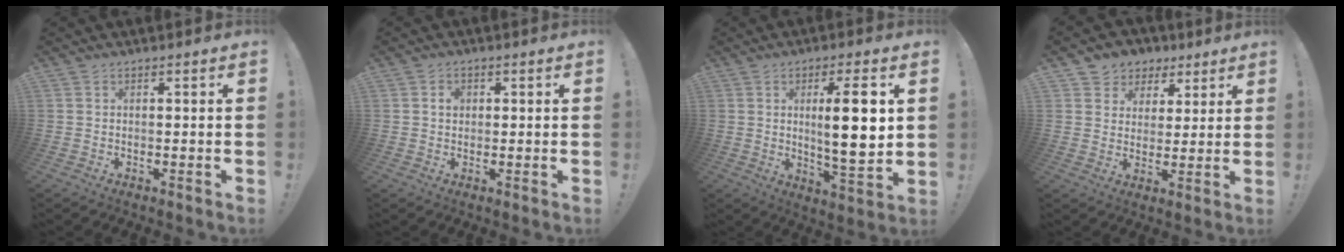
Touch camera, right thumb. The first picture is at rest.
{"total": 2.4, "force": [0.5, 1.9, 1.3], "torque": [-0.009, -0.002, 0.003]}
{"total": 13.1, "force": [2.4, 2.7, 12.6], "torque": [-0.182, -0.011, 0.030]}
{"total": 6.7, "force": [2.8, 6.0, 0.6], "torque": [-0.009, -0.018, 0.058]}